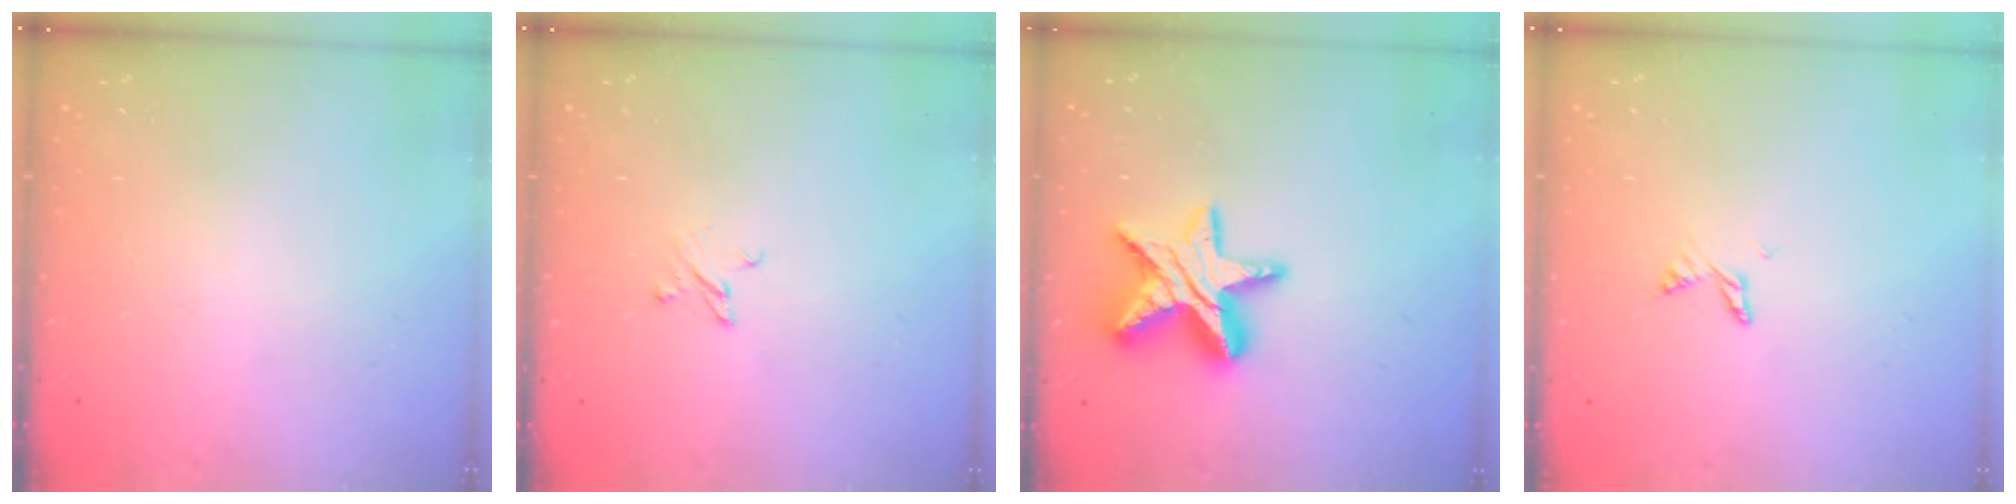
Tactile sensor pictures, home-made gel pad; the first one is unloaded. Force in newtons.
{"total": 2.4, "press": 2.4, "slide": 0.2}
{"total": 14.8, "press": 14.8, "slide": 1.1}
{"total": 4.6, "press": 4.6, "slide": 0.5}